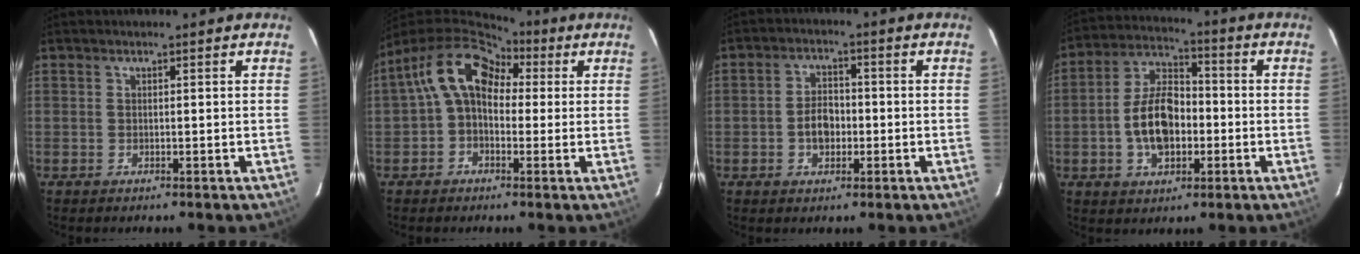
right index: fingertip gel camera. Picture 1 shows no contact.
{"total": 10.1, "force": [2.1, 7.2, 6.8], "torque": [-0.119, 0.037, 0.024]}
{"total": 5.0, "force": [-1.2, 3.5, 3.4], "torque": [-0.064, 0.013, -0.016]}
{"total": 11.8, "force": [-2.4, 7.0, 9.2], "torque": [-0.180, 0.021, -0.037]}